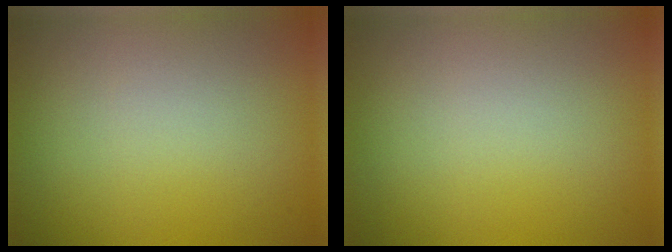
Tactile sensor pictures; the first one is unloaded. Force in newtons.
{"total": 0.0}